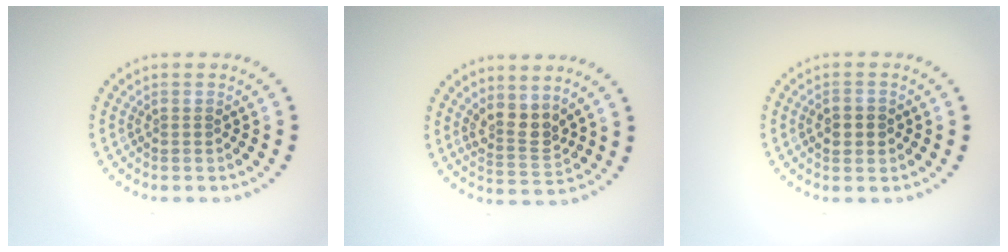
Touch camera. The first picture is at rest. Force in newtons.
{"total": 2.8, "press": 2.4, "slide": 1.5}
{"total": 2.0, "press": 1.9, "slide": 0.4}